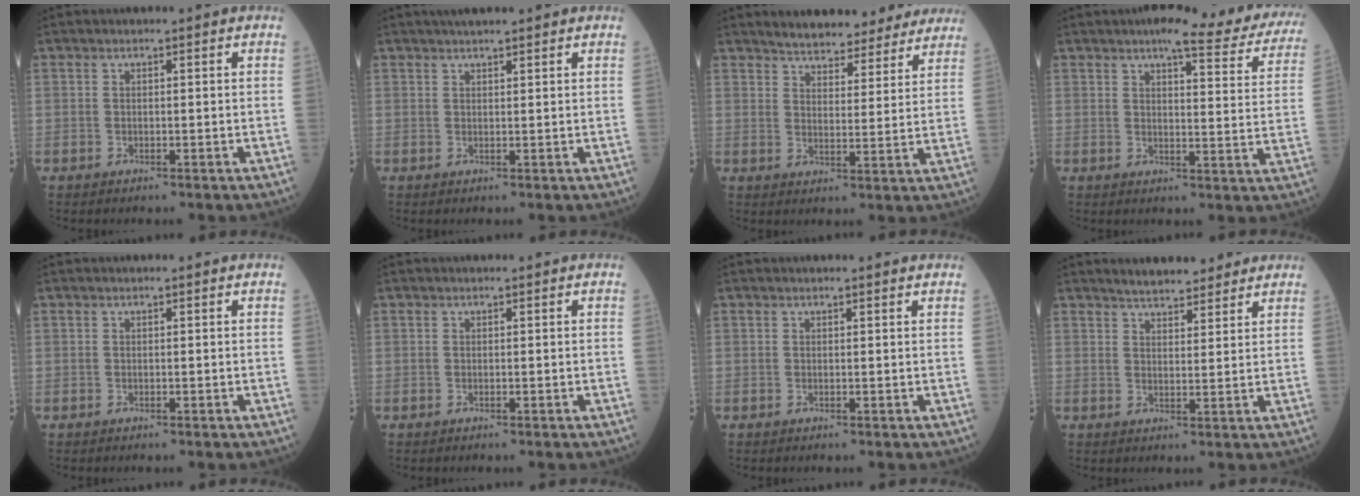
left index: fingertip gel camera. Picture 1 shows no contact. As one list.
[{"total": 4.2, "force": [3.5, 0.3, 2.2], "torque": [-0.029, 0.024, 0.052]}, {"total": 16.3, "force": [14.9, 4.3, 5.0], "torque": [-0.044, 0.006, 0.185]}, {"total": 16.8, "force": [14.4, 3.2, 8.0], "torque": [-0.080, -0.018, 0.150]}, {"total": 0.0}, {"total": 0.0}, {"total": 1.1, "force": [1.1, -0.1, 0.2], "torque": [-0.015, -0.003, 0.009]}, {"total": 7.7, "force": [6.8, 2.1, 2.9], "torque": [-0.039, 0.016, 0.100]}]